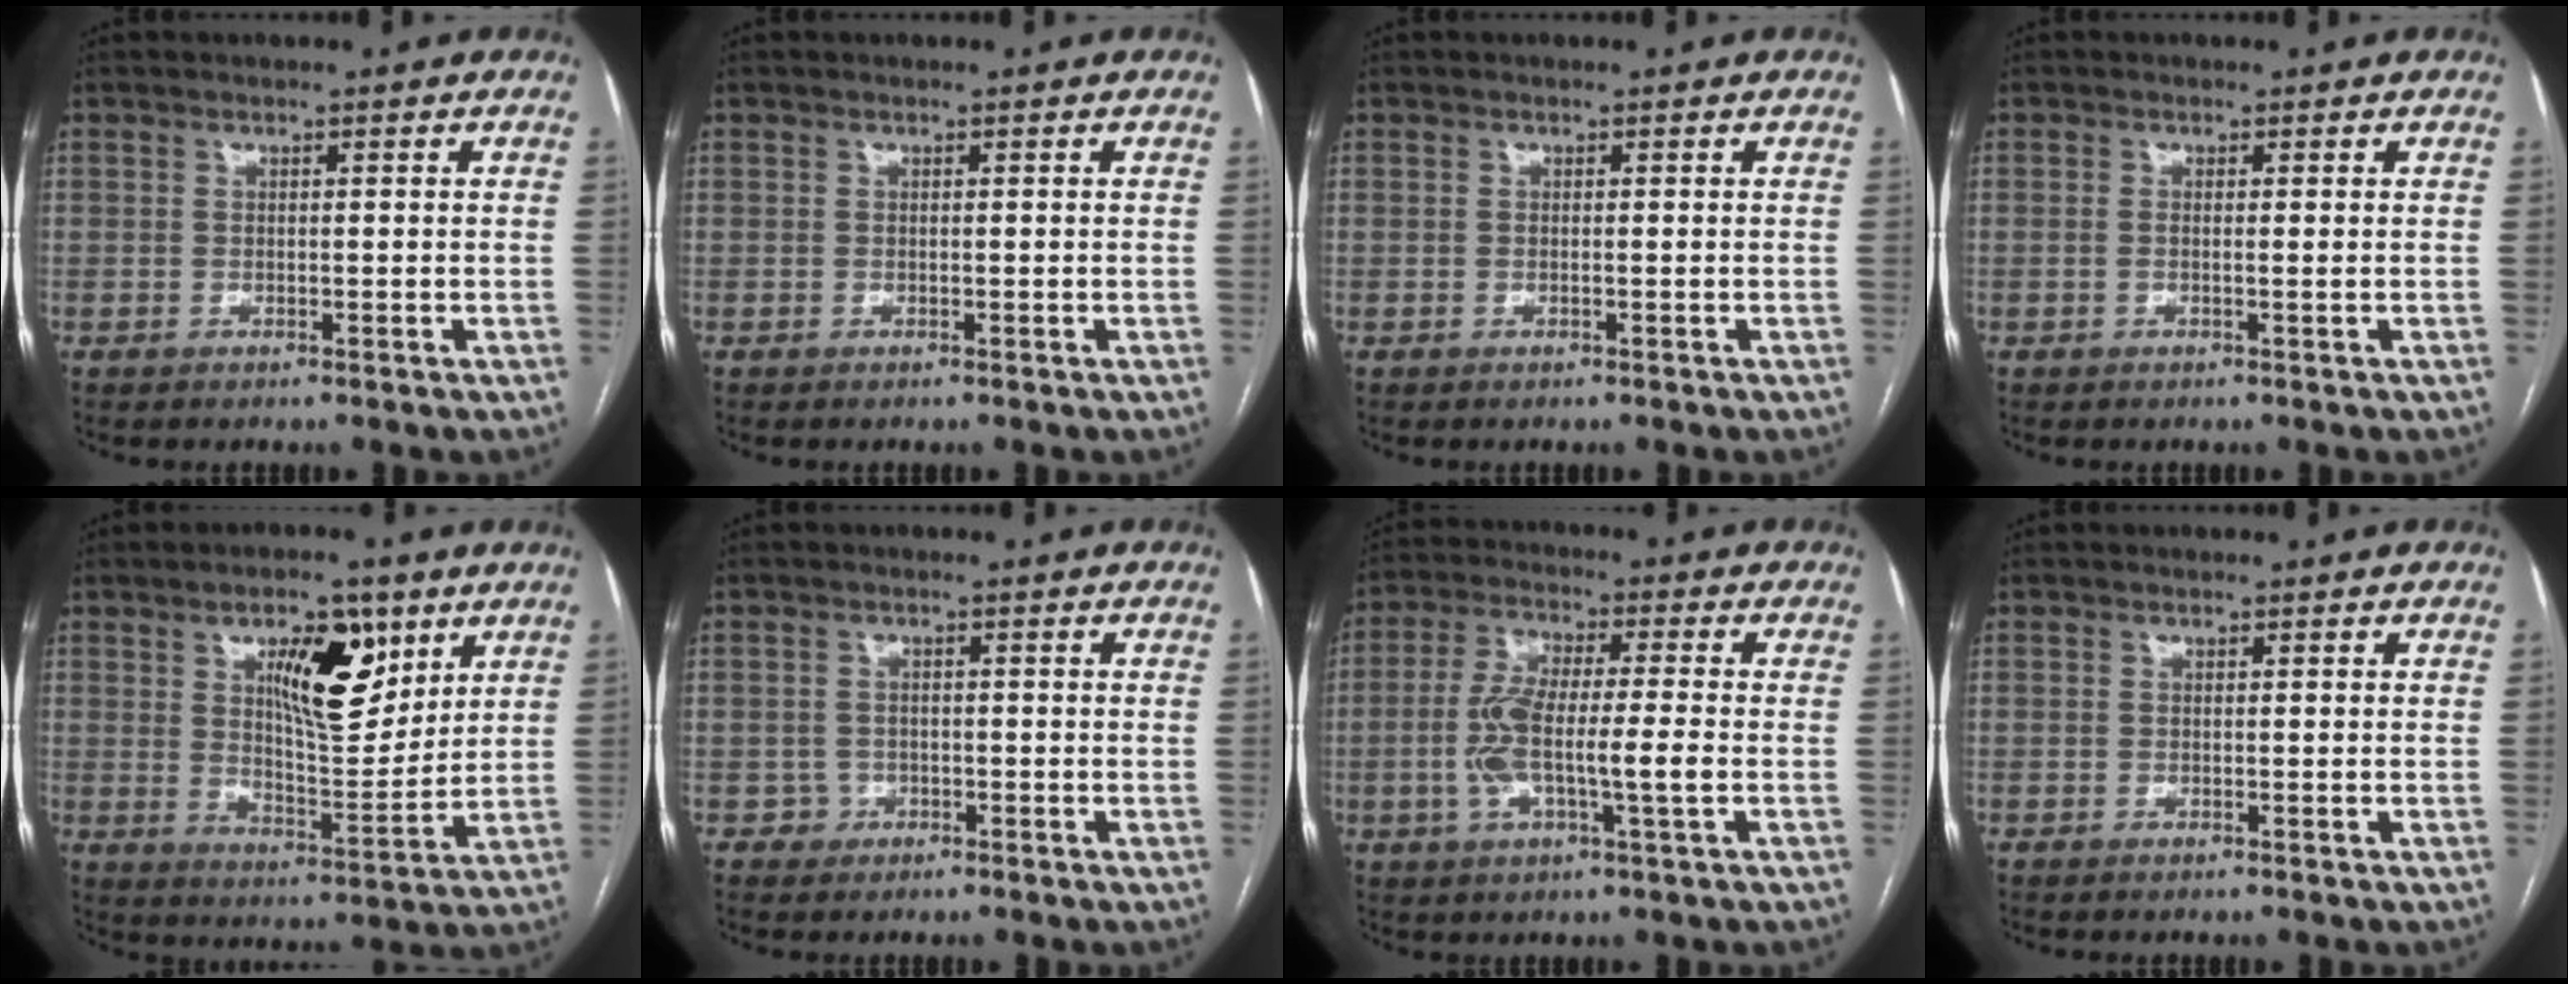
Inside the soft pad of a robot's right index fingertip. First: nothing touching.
{"total": 0.0}
{"total": 0.0}
{"total": 0.8, "force": [0.0, 0.0, 0.8], "torque": [-0.020, -0.001, 0.000]}
{"total": 11.5, "force": [5.3, 4.2, 9.3], "torque": [-0.149, 0.003, 0.092]}
{"total": 2.2, "force": [-0.8, 2.0, -0.2], "torque": [0.014, 0.013, -0.015]}
{"total": 9.6, "force": [-1.7, 1.2, 9.4], "torque": [-0.188, 0.009, -0.034]}
{"total": 0.0}